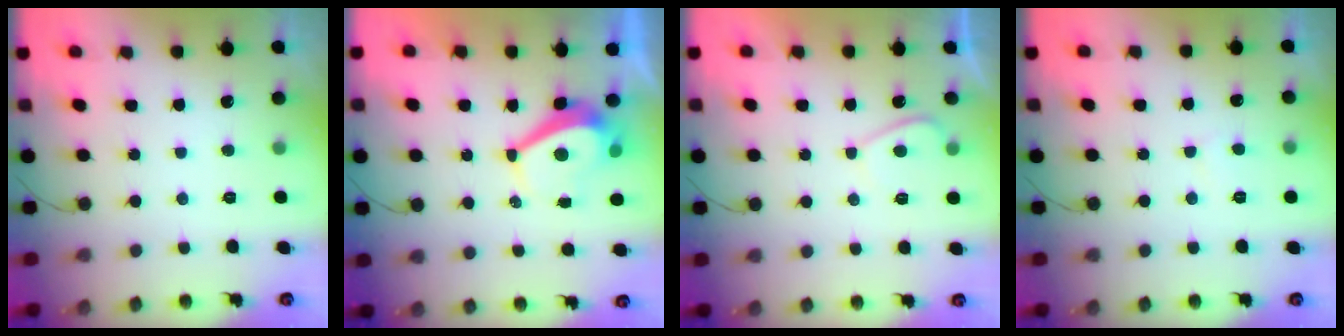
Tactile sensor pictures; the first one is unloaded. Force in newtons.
{"total": 4.0, "press": 4.0, "slide": 0.3}
{"total": 2.5, "press": 2.3, "slide": 0.8}
{"total": 2.7, "press": 2.7, "slide": 0.3}